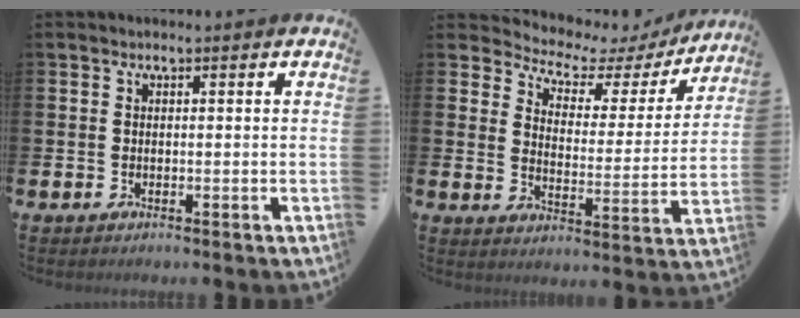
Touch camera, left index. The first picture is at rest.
{"total": 5.1, "force": [4.3, 2.5, 1.1], "torque": [-0.049, -0.033, 0.065]}